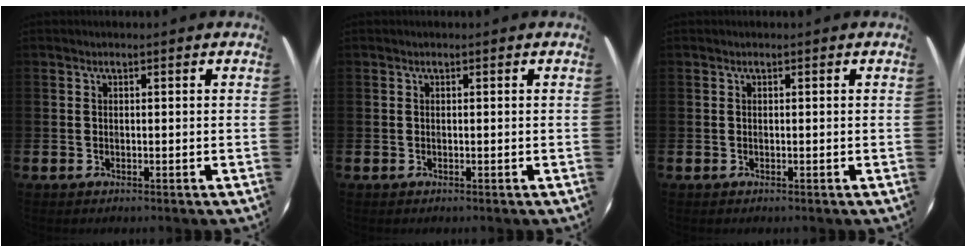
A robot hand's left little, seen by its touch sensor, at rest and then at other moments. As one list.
[{"total": 0.0}, {"total": 0.0}]